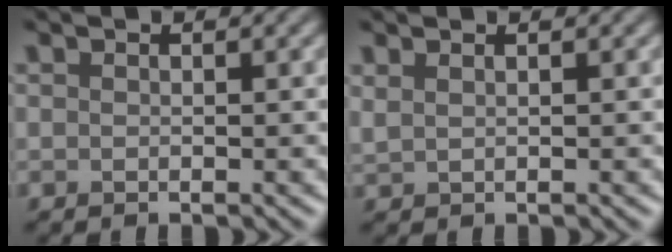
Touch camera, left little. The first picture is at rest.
{"total": 1.2, "force": [0.9, 0.5, 0.6], "torque": [-0.014, -0.001, 0.016]}